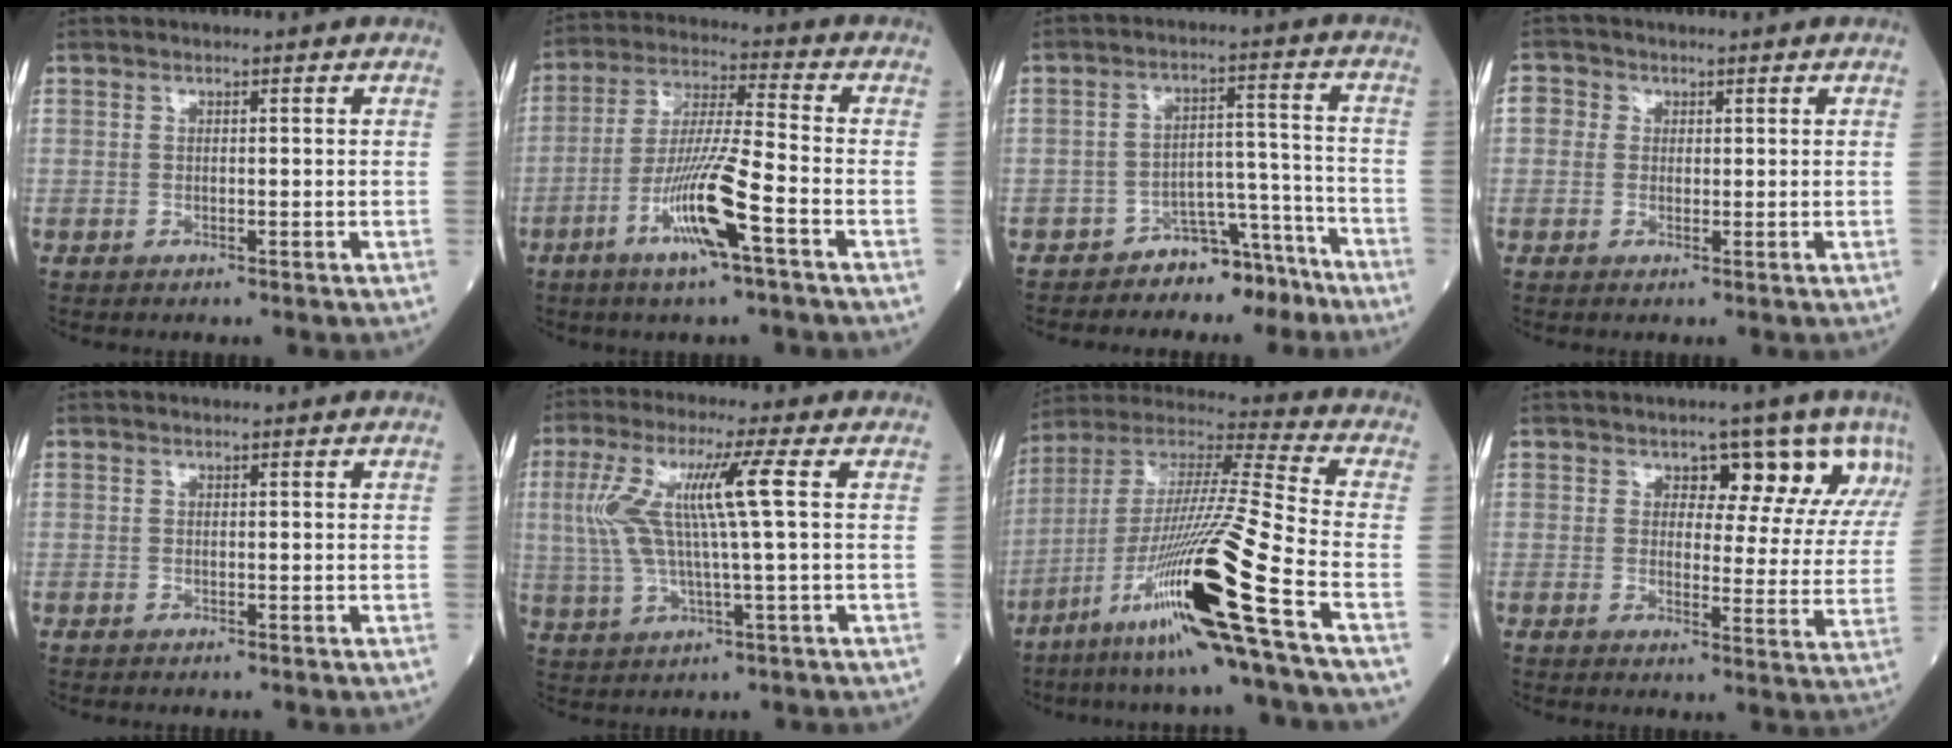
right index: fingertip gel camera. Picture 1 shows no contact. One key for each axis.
{"total": 11.4, "fx": -5.0, "fy": -0.1, "fz": 10.3, "tx": -0.202, "ty": -0.009, "tz": -0.095}
{"total": 6.7, "fx": -5.8, "fy": 3.1, "fz": 1.5, "tx": -0.007, "ty": 0.050, "tz": -0.090}
{"total": 2.4, "fx": 0.4, "fy": 2.3, "fz": 0.7, "tx": -0.004, "ty": 0.011, "tz": 0.002}
{"total": 0.0}
{"total": 10.1, "fx": 1.8, "fy": -0.2, "fz": 9.9, "tx": -0.216, "ty": 0.016, "tz": 0.038}
{"total": 23.0, "fx": -10.7, "fy": -1.7, "fz": 20.3, "tx": -0.393, "ty": -0.039, "tz": -0.203}
{"total": 9.7, "fx": 5.8, "fy": 4.8, "fz": 6.1, "tx": -0.058, "ty": -0.001, "tz": 0.056}